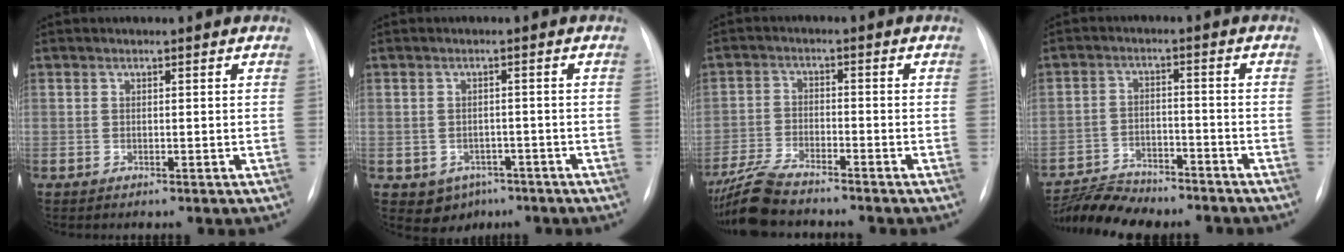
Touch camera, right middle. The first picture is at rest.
{"total": 4.7, "force": [-2.5, 3.7, 1.3], "torque": [-0.015, 0.008, -0.025]}
{"total": 8.3, "force": [-7.6, 0.9, 3.3], "torque": [-0.066, -0.016, -0.136]}
{"total": 9.6, "force": [-9.0, 2.3, 2.3], "torque": [-0.040, 0.002, -0.146]}